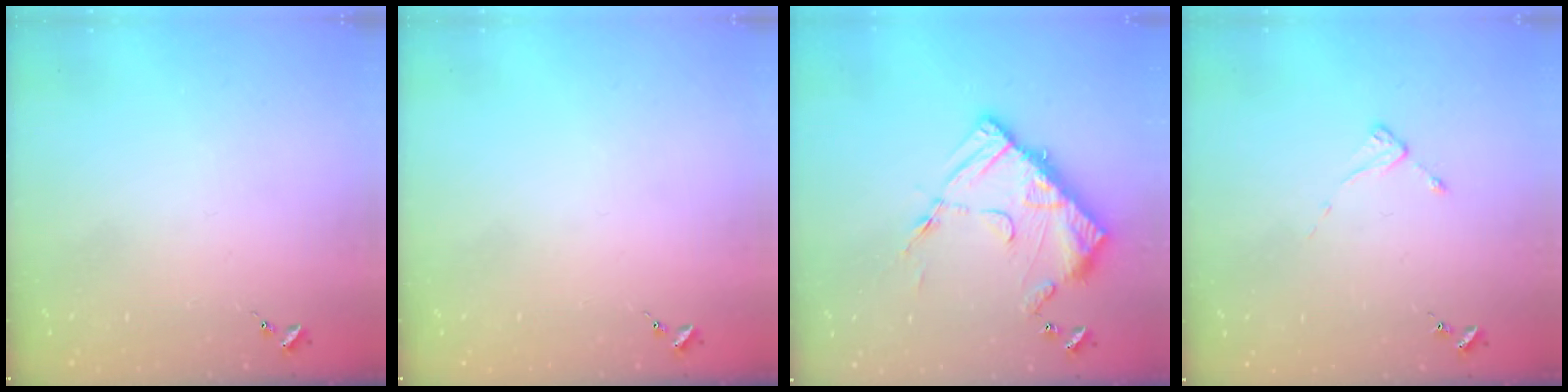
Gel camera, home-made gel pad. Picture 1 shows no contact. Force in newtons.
{"total": 0.0}
{"total": 16.0, "press": 15.9, "slide": 1.5}
{"total": 2.0, "press": 1.9, "slide": 0.4}